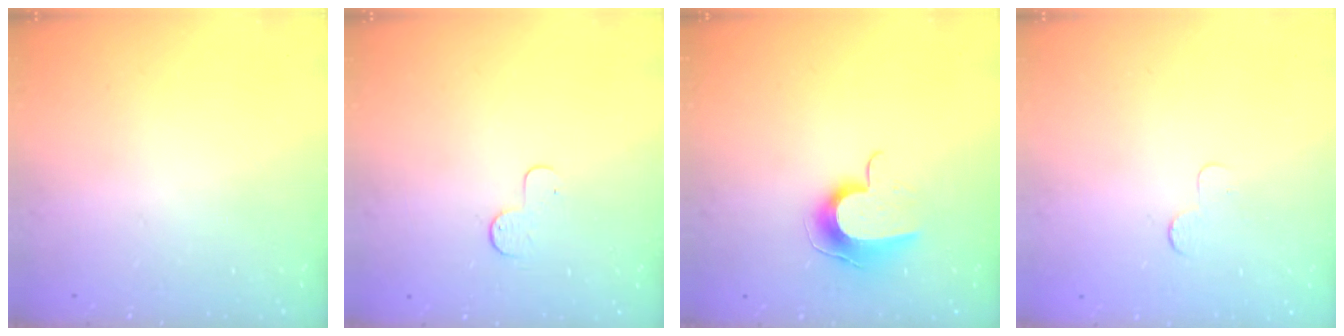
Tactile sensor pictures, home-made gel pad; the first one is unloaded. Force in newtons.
{"total": 5.0, "press": 5.0, "slide": 0.4}
{"total": 10.7, "press": 10.6, "slide": 0.8}
{"total": 2.3, "press": 2.3, "slide": 0.2}